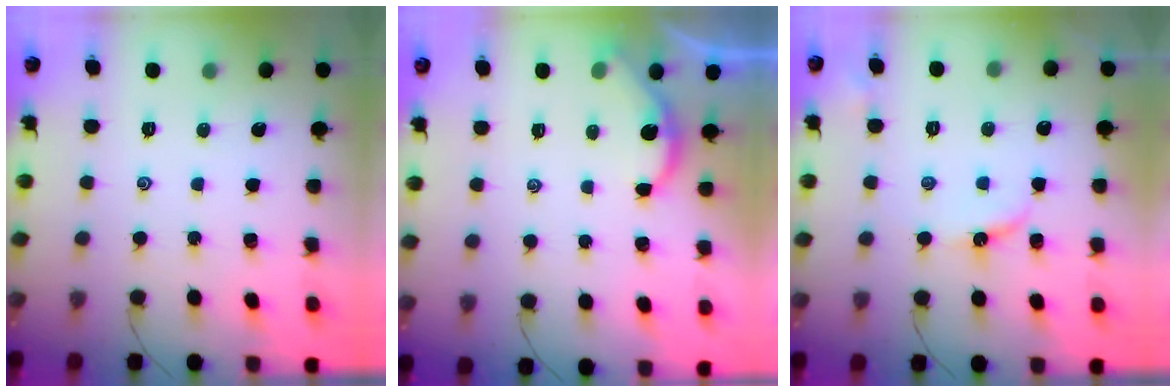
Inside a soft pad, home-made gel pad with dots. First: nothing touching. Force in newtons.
{"total": 2.4, "press": 2.3, "slide": 0.3}
{"total": 5.6, "press": 5.6, "slide": 0.5}